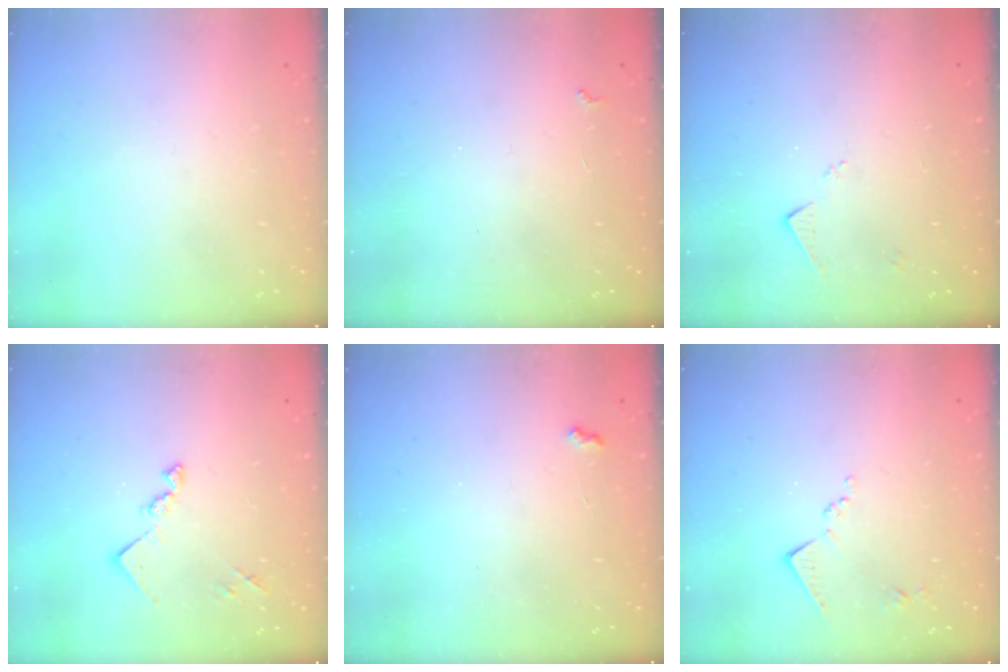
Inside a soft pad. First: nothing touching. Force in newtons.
{"total": 2.9, "press": 2.9, "slide": 0.5}
{"total": 5.0, "press": 4.9, "slide": 0.7}
{"total": 11.0, "press": 11.0, "slide": 0.5}
{"total": 3.4, "press": 3.4, "slide": 0.5}
{"total": 7.8, "press": 7.8, "slide": 0.8}